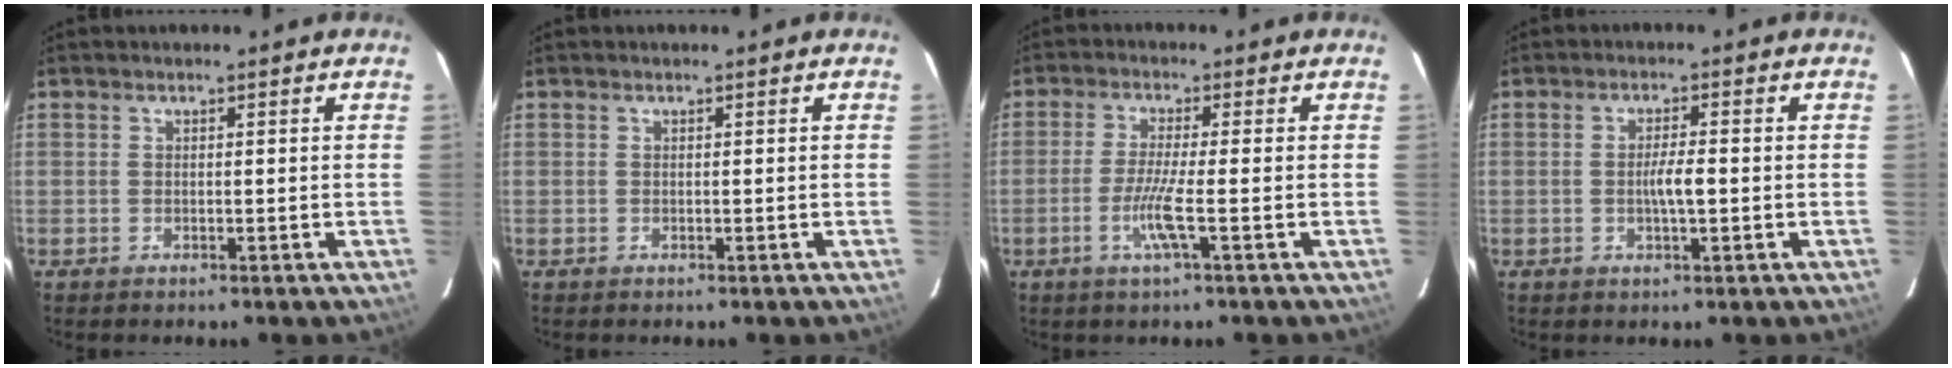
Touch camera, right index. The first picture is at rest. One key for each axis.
{"total": 0.0}
{"total": 5.0, "fx": -1.6, "fy": -0.6, "fz": 4.7, "tx": -0.096, "ty": -0.011, "tz": -0.034}
{"total": 3.2, "fx": -0.4, "fy": 0.4, "fz": 3.2, "tx": -0.059, "ty": 0.000, "tz": -0.008}